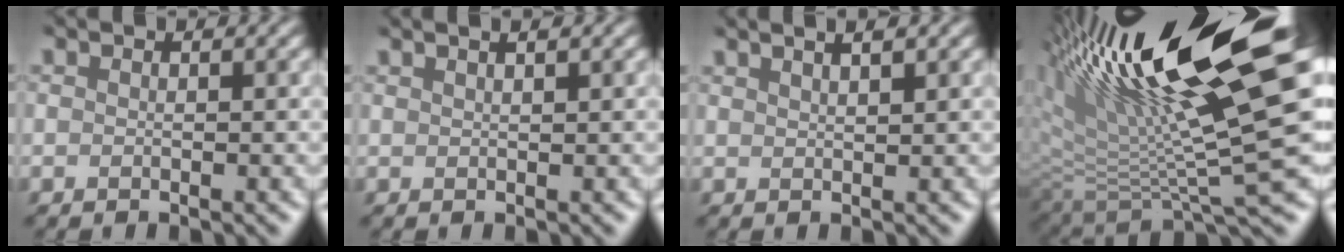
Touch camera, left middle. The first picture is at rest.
{"total": 2.2, "force": [1.6, 0.7, 1.4], "torque": [-0.006, 0.023, 0.006]}
{"total": 3.2, "force": [2.4, 1.0, 1.9], "torque": [-0.012, 0.032, 0.016]}
{"total": 15.3, "force": [6.4, 2.5, 13.7], "torque": [-0.253, 0.008, 0.129]}